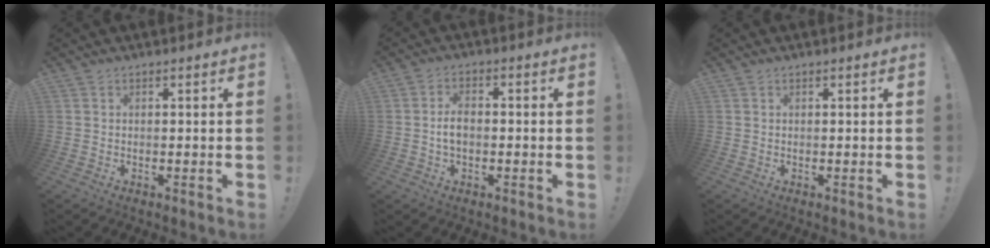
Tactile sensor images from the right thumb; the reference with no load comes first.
{"total": 4.6, "force": [-0.3, 2.5, 3.8], "torque": [-0.066, 0.005, -0.008]}
{"total": 0.0}